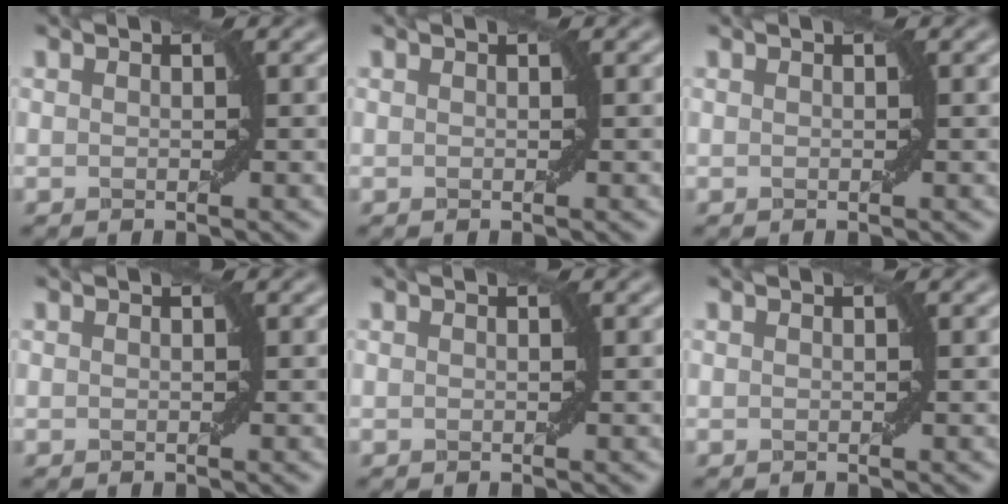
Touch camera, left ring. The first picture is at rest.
{"total": 0.0}
{"total": 0.0}
{"total": 0.0}
{"total": 0.0}
{"total": 0.0}